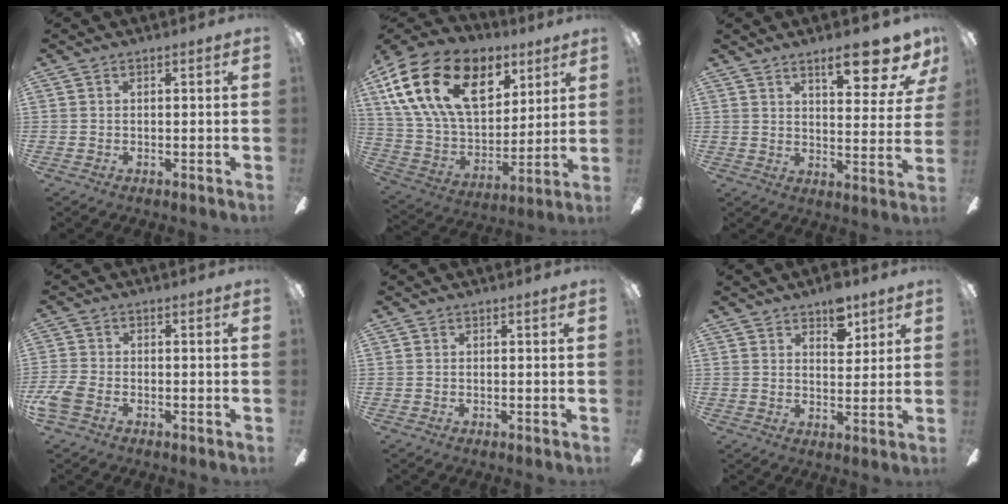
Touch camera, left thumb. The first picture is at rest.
{"total": 24.3, "force": [10.9, 15.2, 15.5], "torque": [-0.311, -0.044, 0.196]}
{"total": 13.3, "force": [9.2, 3.7, 8.9], "torque": [-0.104, -0.060, 0.146]}
{"total": 4.6, "force": [-2.1, 2.3, 3.3], "torque": [-0.077, 0.003, -0.042]}
{"total": 0.0}
{"total": 7.4, "force": [4.9, 3.8, 4.0], "torque": [-0.033, -0.024, 0.080]}